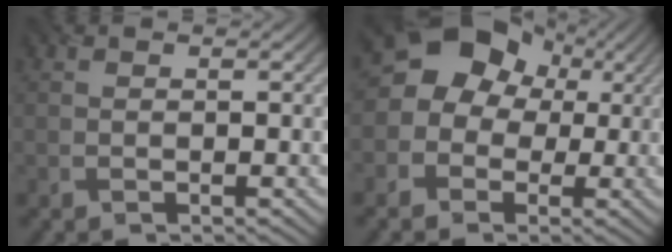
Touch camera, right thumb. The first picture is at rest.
{"total": 11.7, "force": [1.9, 10.5, 4.7], "torque": [-0.121, 0.039, 0.002]}